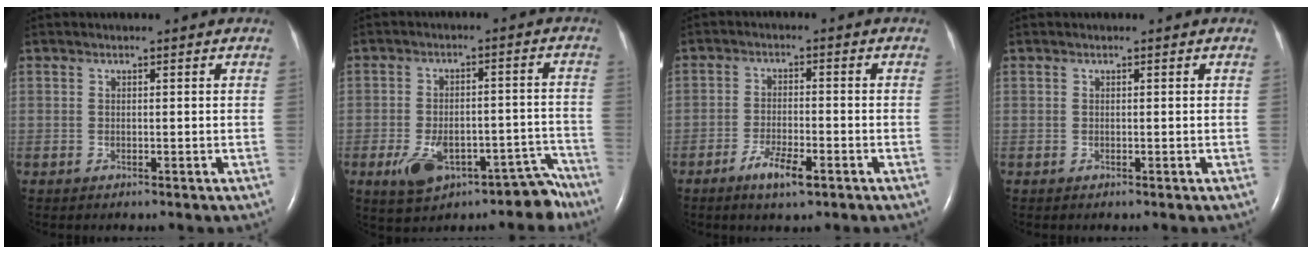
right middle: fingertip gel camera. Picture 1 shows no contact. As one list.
[{"total": 10.5, "force": [-7.1, 4.7, 6.1], "torque": [-0.075, 0.032, -0.100]}, {"total": 4.8, "force": [-2.9, 0.9, 3.8], "torque": [-0.080, -0.005, -0.050]}, {"total": 0.0}]